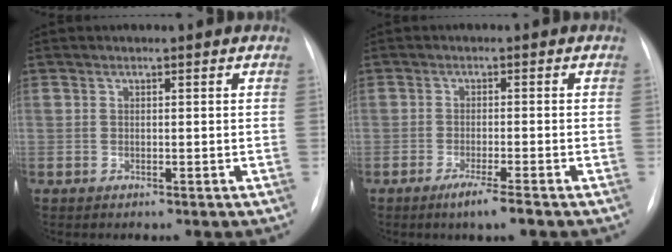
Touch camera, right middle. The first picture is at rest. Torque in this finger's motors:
{"motor_torque": [0.75, -0.71, 0.36, 0.10]}